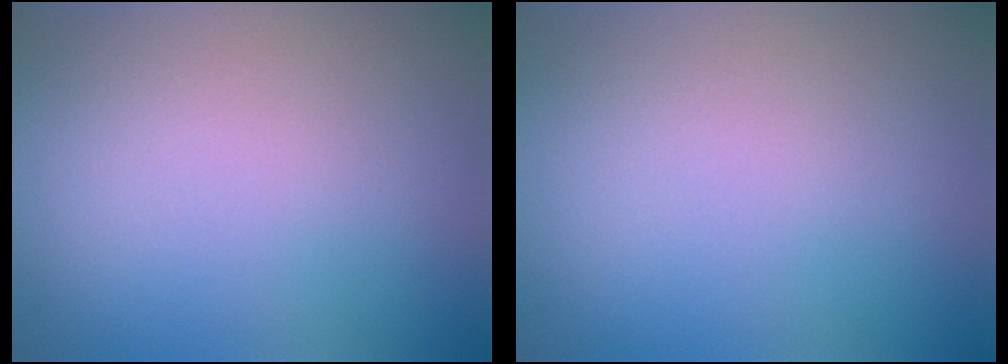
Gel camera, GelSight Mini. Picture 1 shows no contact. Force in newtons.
{"total": 0.0}